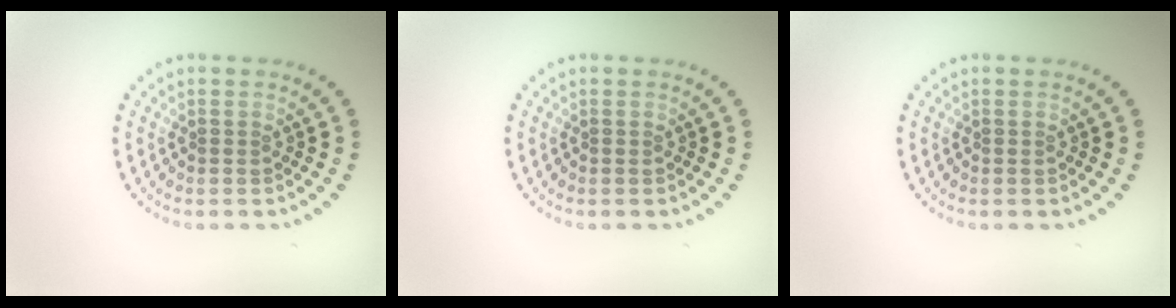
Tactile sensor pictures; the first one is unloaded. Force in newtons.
{"total": 0.0}
{"total": 0.0}